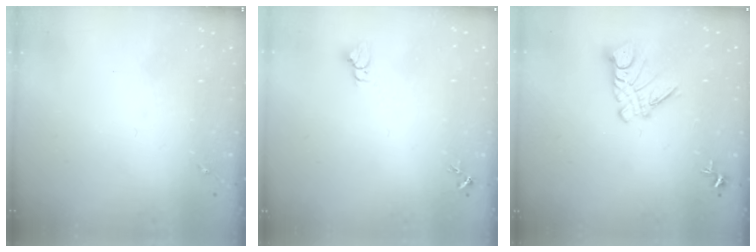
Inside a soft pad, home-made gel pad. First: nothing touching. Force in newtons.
{"total": 3.0, "press": 3.0, "slide": 0.1}
{"total": 9.7, "press": 9.7, "slide": 0.9}